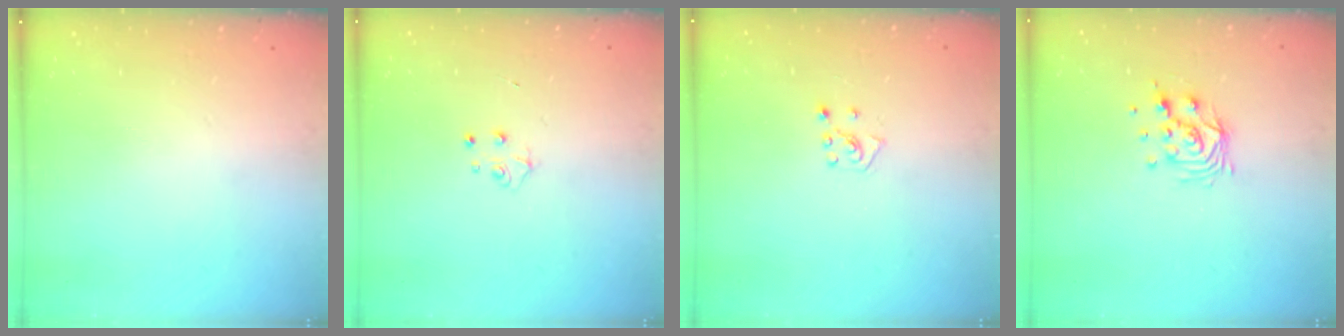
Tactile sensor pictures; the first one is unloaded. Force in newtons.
{"total": 4.0, "press": 4.0, "slide": 0.5}
{"total": 5.2, "press": 5.2, "slide": 0.5}
{"total": 9.5, "press": 9.4, "slide": 0.8}